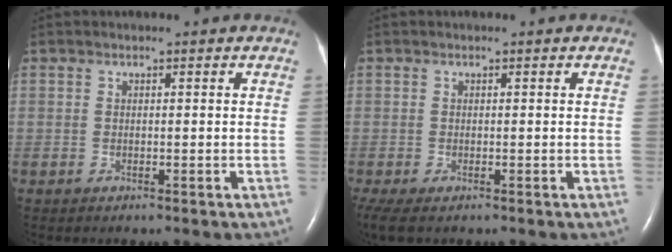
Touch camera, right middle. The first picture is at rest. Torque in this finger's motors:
{"motor_torque": [0.29, -0.16, 0.11, 0.04]}